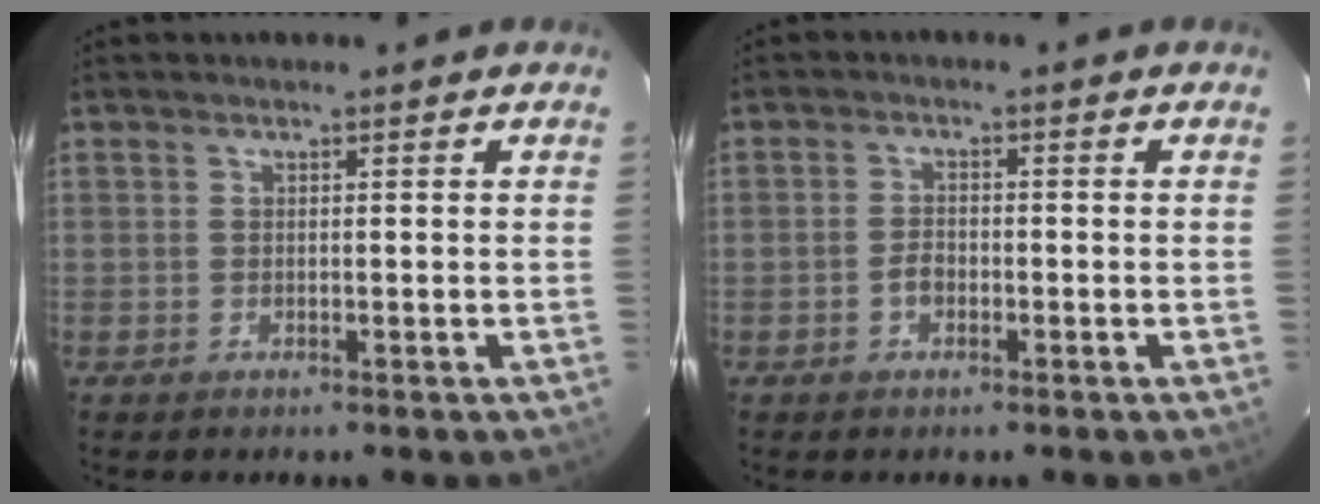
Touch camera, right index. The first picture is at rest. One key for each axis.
{"total": 3.2, "fx": -1.2, "fy": 2.0, "fz": 2.3, "tx": -0.046, "ty": 0.003, "tz": -0.020}